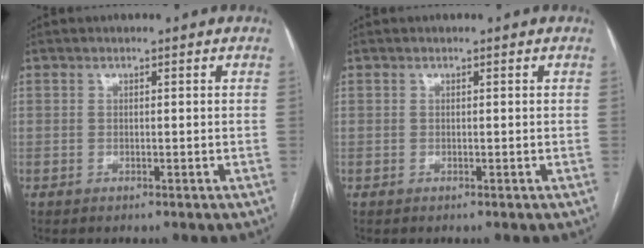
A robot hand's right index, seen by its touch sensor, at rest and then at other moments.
{"total": 0.0}